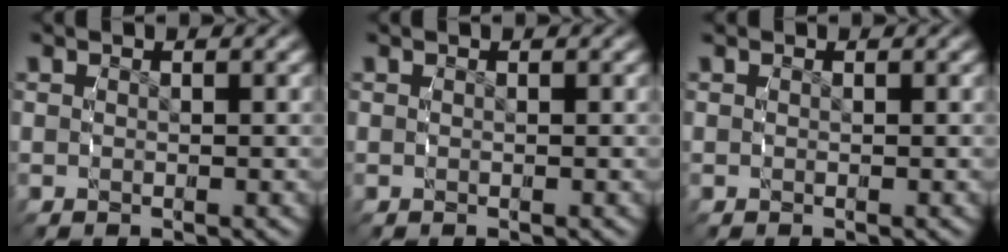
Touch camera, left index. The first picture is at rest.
{"total": 0.0}
{"total": 0.0}